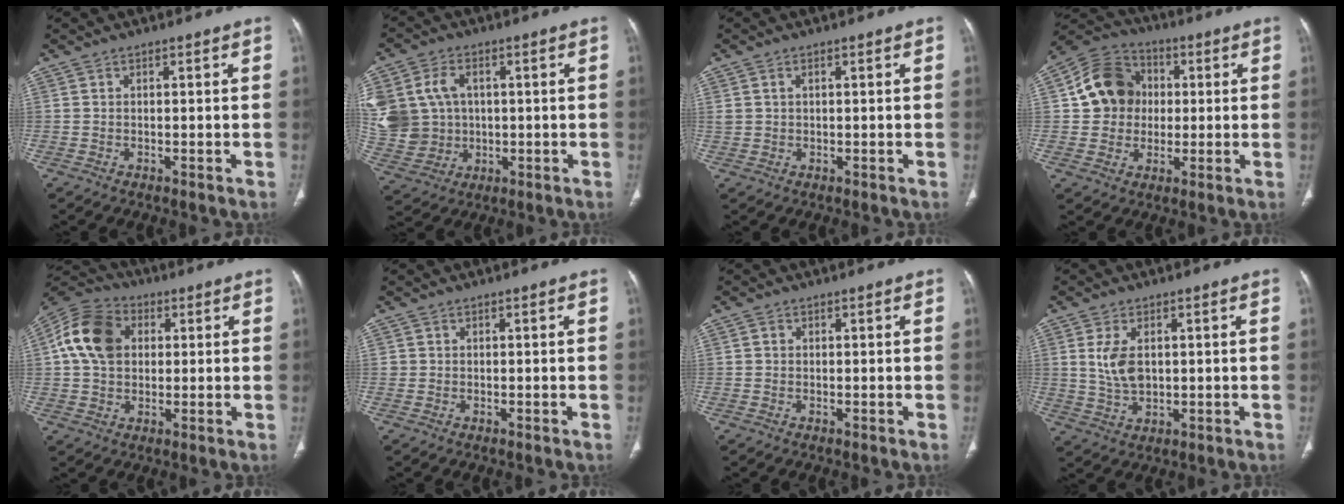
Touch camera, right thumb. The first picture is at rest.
{"total": 17.5, "force": [2.5, 14.8, 9.0], "torque": [-0.210, 0.023, 0.069]}
{"total": 1.7, "force": [0.7, 1.3, 0.9], "torque": [-0.019, 0.002, 0.019]}
{"total": 12.6, "force": [1.4, 11.0, 6.0], "torque": [-0.074, 0.015, 0.015]}
{"total": 12.5, "force": [2.3, 9.5, 7.9], "torque": [-0.133, 0.016, 0.030]}
{"total": 0.7, "force": [0.0, 0.7, 0.0], "torque": [0.006, 0.004, 0.001]}
{"total": 0.6, "force": [0.1, 0.6, 0.1], "torque": [0.002, 0.002, 0.001]}
{"total": 6.2, "force": [1.3, 3.7, 4.9], "torque": [-0.094, -0.006, 0.031]}